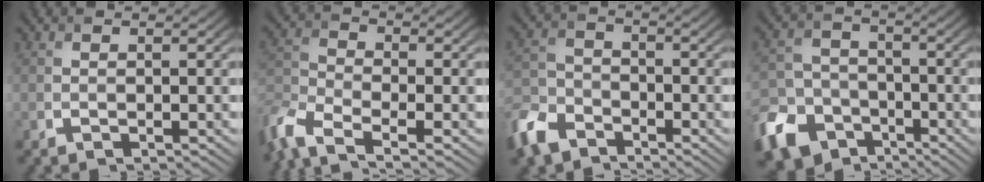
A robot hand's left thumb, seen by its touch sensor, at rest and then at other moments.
{"total": 7.2, "force": [-5.2, 2.4, 4.3], "torque": [-0.107, -0.015, -0.121]}
{"total": 7.6, "force": [-5.6, 4.1, 3.2], "torque": [-0.088, -0.010, -0.132]}
{"total": 10.9, "force": [-6.3, 7.5, 4.9], "torque": [-0.135, -0.029, -0.129]}